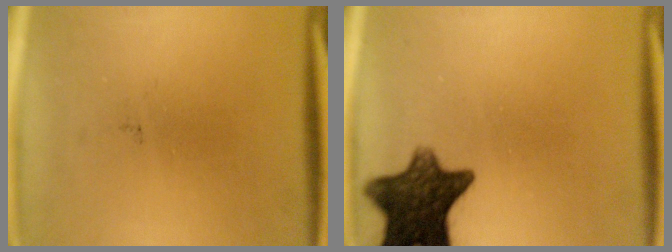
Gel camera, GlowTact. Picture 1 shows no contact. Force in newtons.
{"total": 11.6}